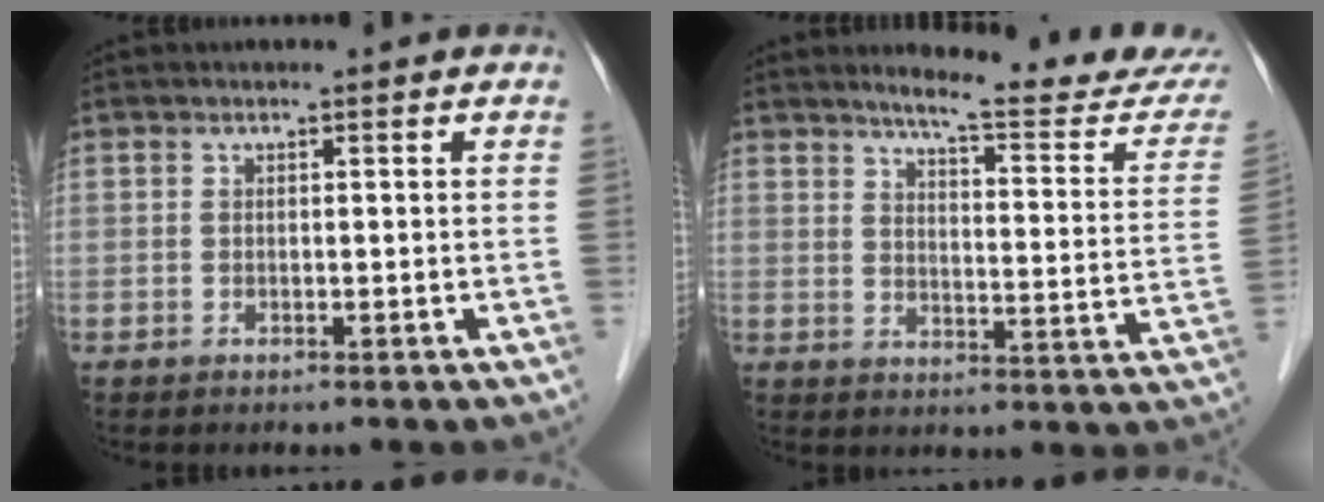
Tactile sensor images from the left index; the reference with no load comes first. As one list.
[{"total": 15.8, "force": [14.9, 0.0, 5.3], "torque": [-0.071, -0.080, 0.172]}]